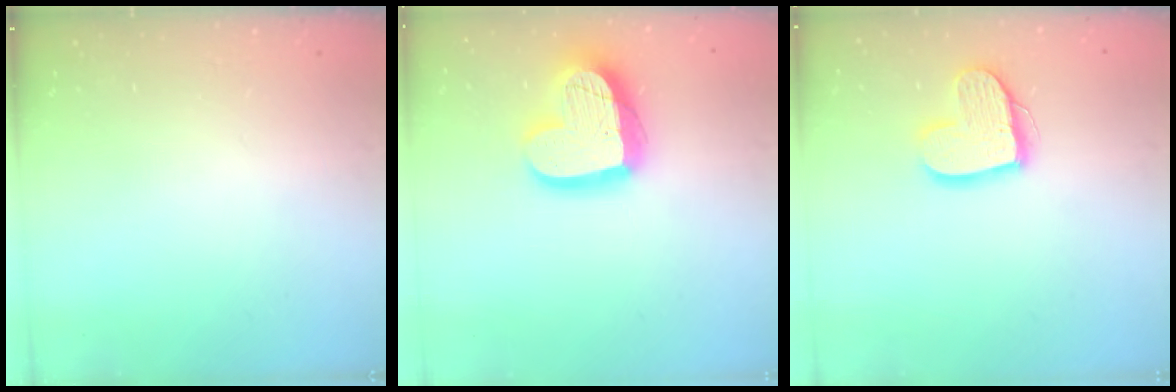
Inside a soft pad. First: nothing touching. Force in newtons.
{"total": 19.1, "press": 19.0, "slide": 2.0}
{"total": 14.0, "press": 13.9, "slide": 1.2}